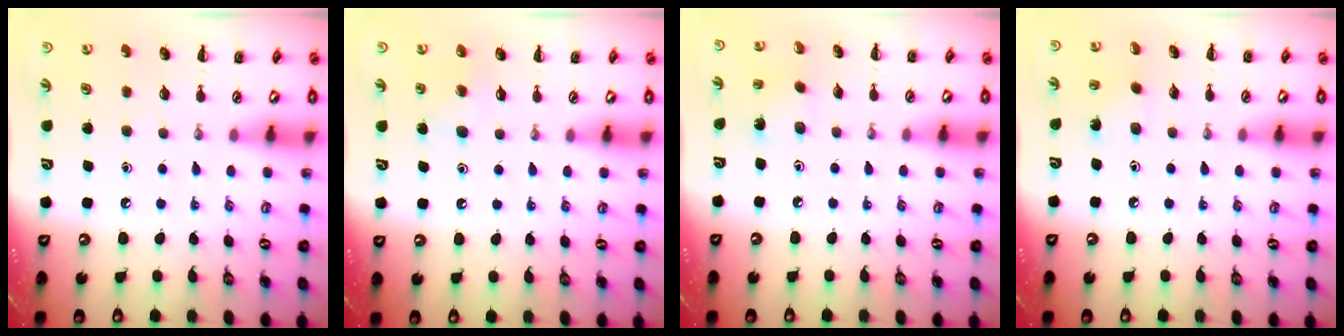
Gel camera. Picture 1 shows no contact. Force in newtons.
{"total": 4.9, "press": 4.7, "slide": 1.3}
{"total": 2.3, "press": 2.1, "slide": 0.8}
{"total": 3.1, "press": 2.9, "slide": 0.9}